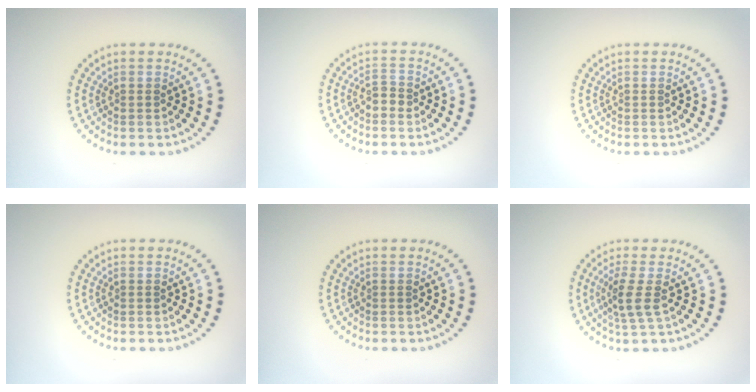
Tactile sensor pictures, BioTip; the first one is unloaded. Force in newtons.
{"total": 1.2, "press": 1.2, "slide": 0.4}
{"total": 0.0}
{"total": 0.0}
{"total": 0.0}
{"total": 2.5, "press": 1.9, "slide": 1.5}